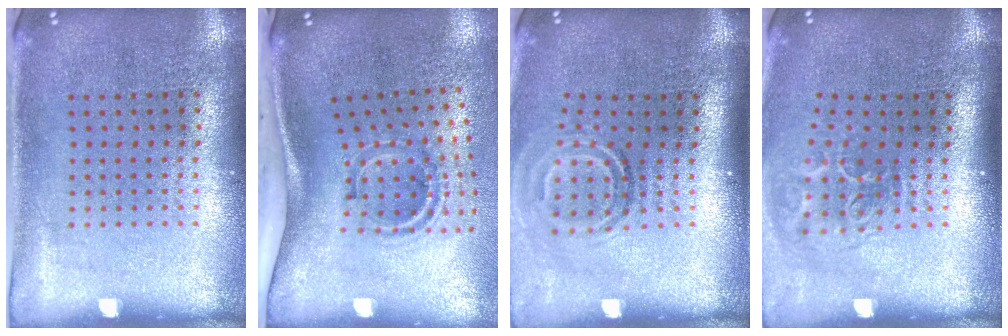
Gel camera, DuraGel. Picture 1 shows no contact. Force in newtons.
{"total": 2.0, "press": 1.2, "slide": 1.7}
{"total": 1.9, "press": 1.1, "slide": 1.5}
{"total": 2.1, "press": 1.3, "slide": 1.6}